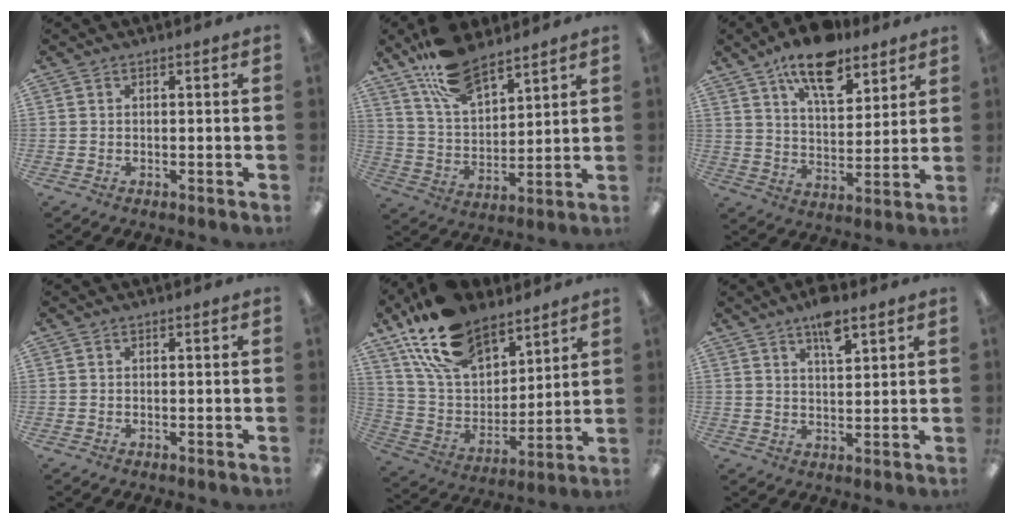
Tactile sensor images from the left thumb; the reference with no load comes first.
{"total": 15.5, "force": [11.4, 7.0, 7.9], "torque": [-0.160, -0.049, 0.210]}
{"total": 14.7, "force": [10.4, 6.3, 8.2], "torque": [-0.127, -0.049, 0.181]}
{"total": 0.0}
{"total": 20.4, "force": [14.9, 10.4, 9.2], "torque": [-0.182, -0.077, 0.274]}
{"total": 7.0, "force": [4.8, 2.4, 4.5], "torque": [-0.067, -0.023, 0.079]}